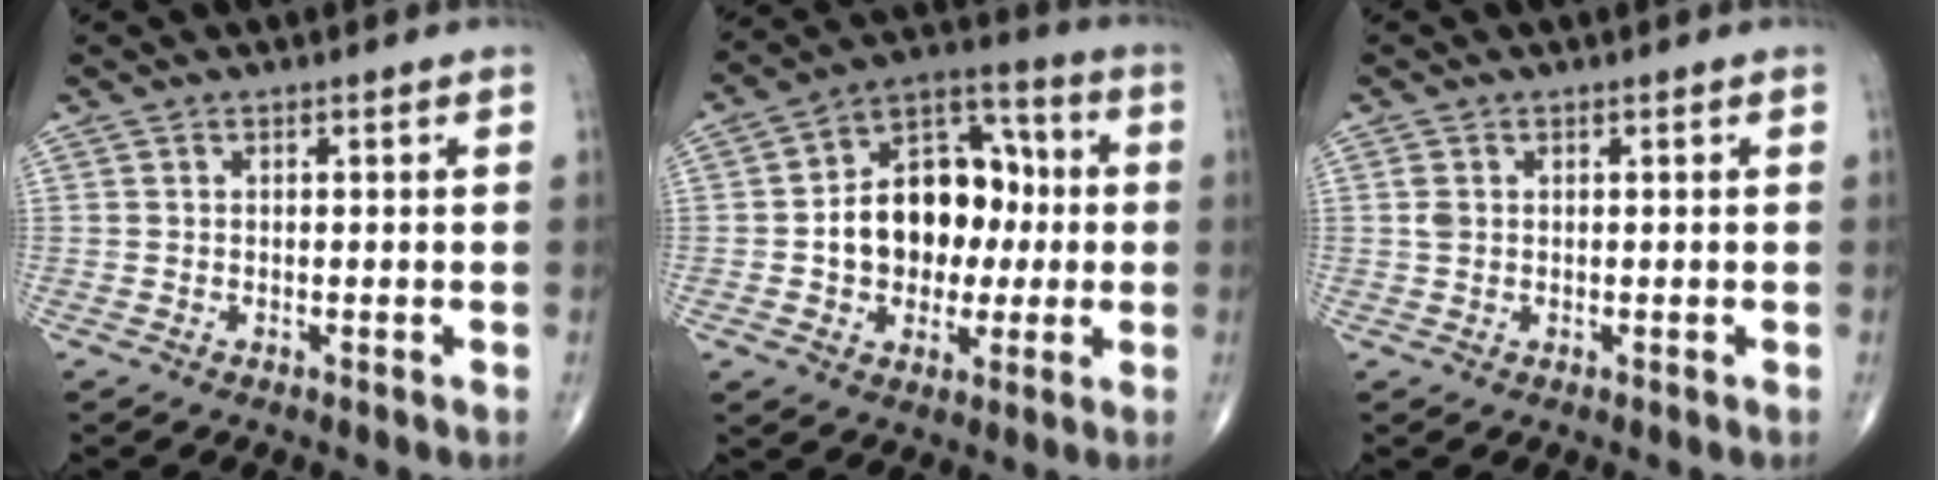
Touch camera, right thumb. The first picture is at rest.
{"total": 17.1, "force": [-0.4, 12.3, 11.9], "torque": [-0.135, 0.038, -0.006]}
{"total": 1.4, "force": [0.2, 1.1, 0.9], "torque": [-0.021, 0.003, 0.007]}